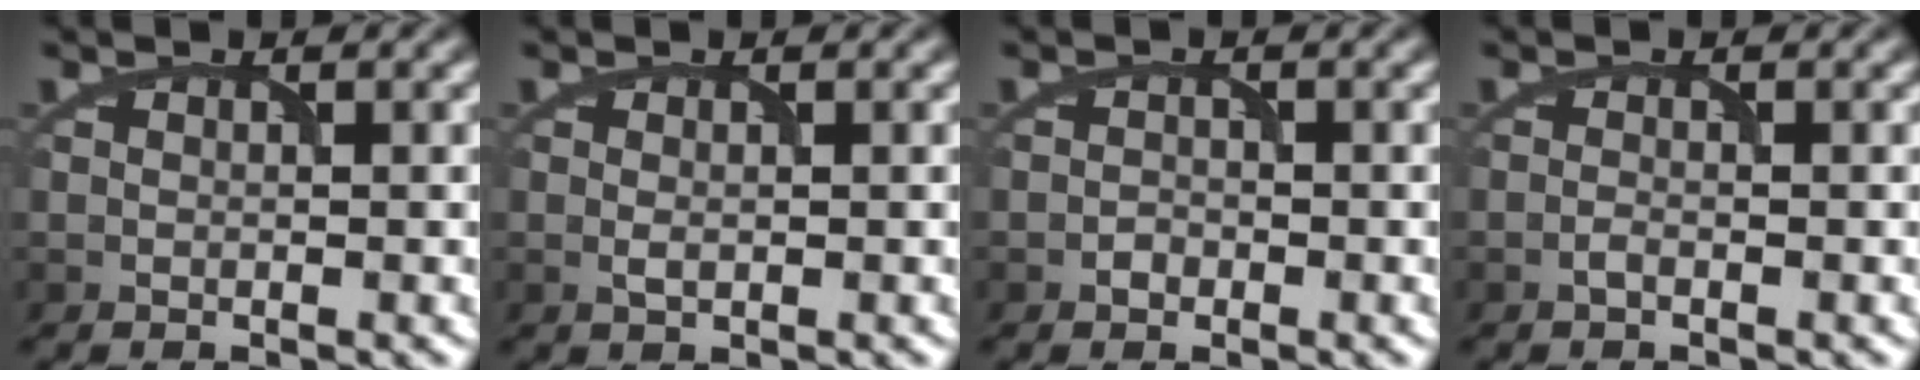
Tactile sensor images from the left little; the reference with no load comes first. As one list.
[{"total": 0.8, "force": [-0.1, 0.4, 0.7], "torque": [-0.017, -0.002, -0.001]}, {"total": 0.8, "force": [-0.5, 0.6, 0.3], "torque": [-0.003, 0.001, -0.011]}, {"total": 0.6, "force": [-0.5, 0.1, 0.4], "torque": [-0.010, 0.001, -0.011]}]